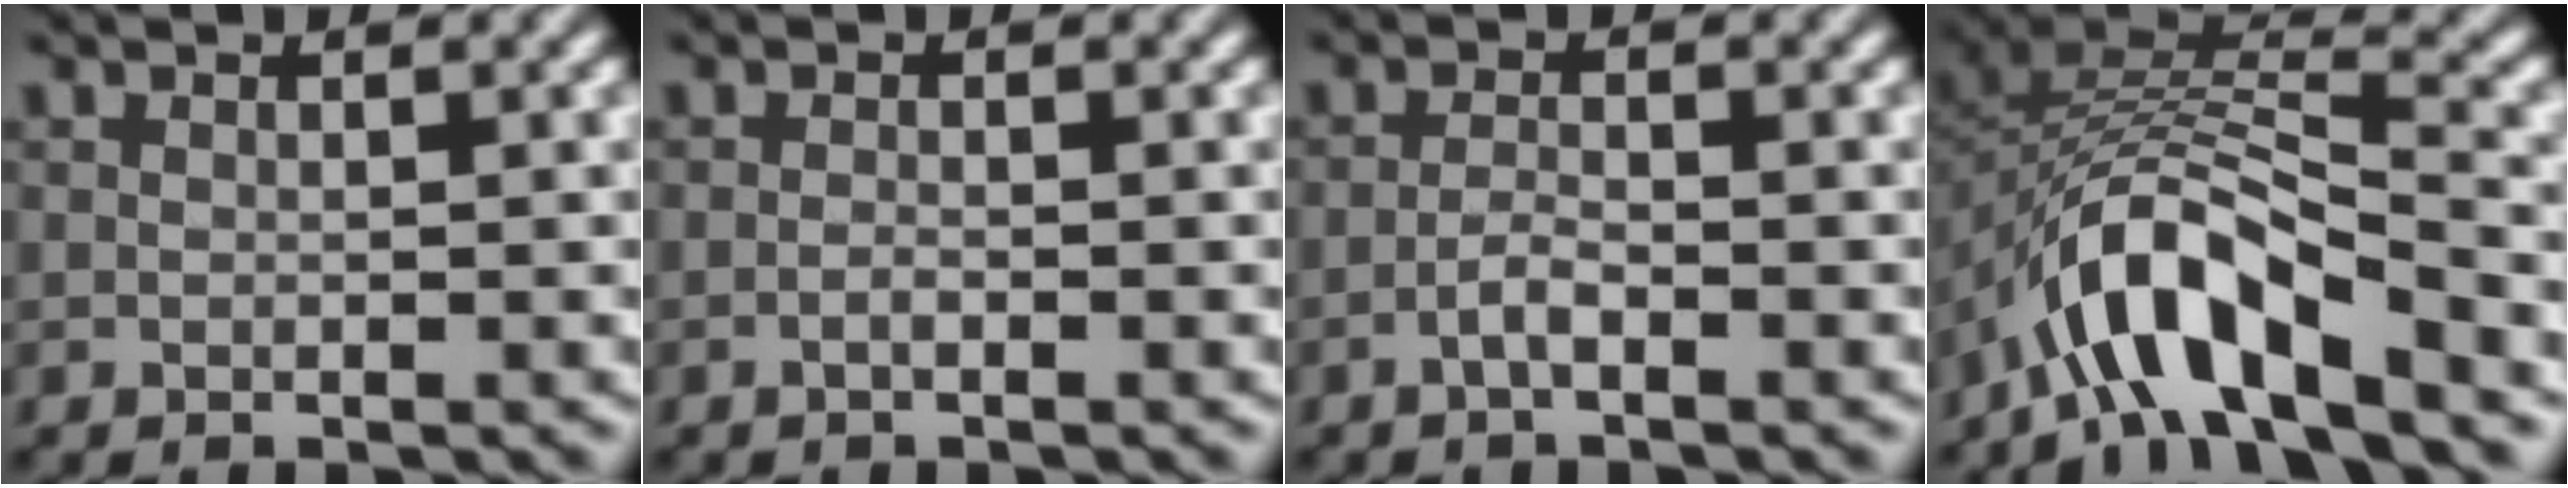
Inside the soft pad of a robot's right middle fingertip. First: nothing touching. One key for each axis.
{"total": 0.5, "fx": -0.4, "fy": 0.1, "fz": 0.4, "tx": -0.006, "ty": 0.001, "tz": -0.008}
{"total": 1.3, "fx": -0.9, "fy": 0.2, "fz": 1.0, "tx": -0.018, "ty": 0.005, "tz": -0.020}
{"total": 8.6, "fx": -5.3, "fy": 3.0, "fz": 6.1, "tx": -0.101, "ty": 0.007, "tz": -0.102}